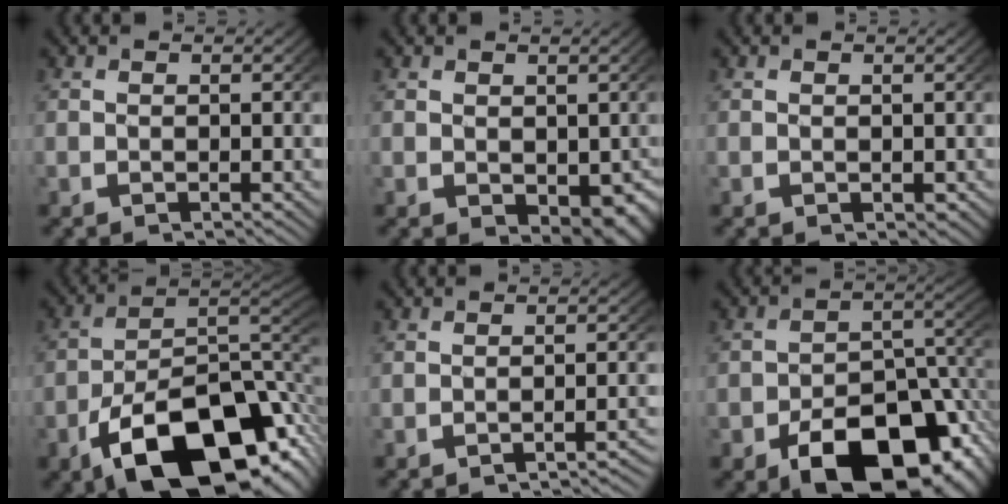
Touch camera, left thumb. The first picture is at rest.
{"total": 3.6, "force": [-0.3, 2.4, 2.6], "torque": [-0.034, -0.025, 0.016]}
{"total": 0.7, "force": [0.1, 0.6, 0.3], "torque": [-0.003, -0.009, 0.008]}
{"total": 18.1, "force": [-6.1, 10.6, 13.4], "torque": [-0.221, -0.058, -0.070]}
{"total": 2.4, "force": [-2.1, 0.0, 1.2], "torque": [-0.022, 0.004, -0.031]}
{"total": 13.0, "force": [-5.3, 7.4, 9.2], "torque": [-0.126, -0.035, -0.061]}